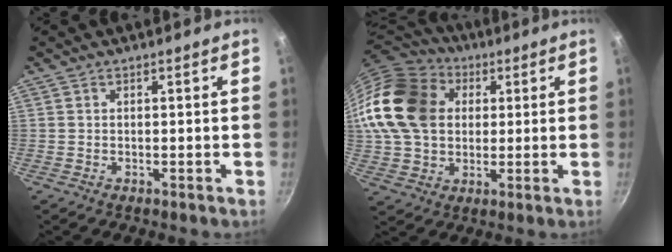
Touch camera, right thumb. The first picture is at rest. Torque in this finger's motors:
{"motor_torque": [0.93, 4.09, 1.67, -0.05, 0.37]}